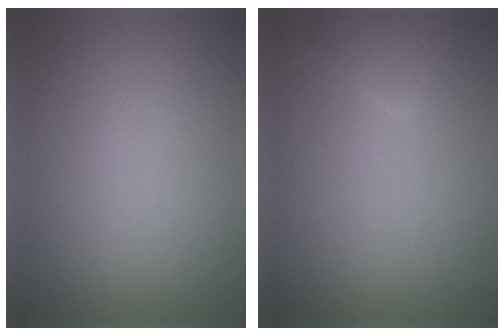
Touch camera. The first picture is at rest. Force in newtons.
{"total": 1.5, "press": 1.5, "slide": 0.1}